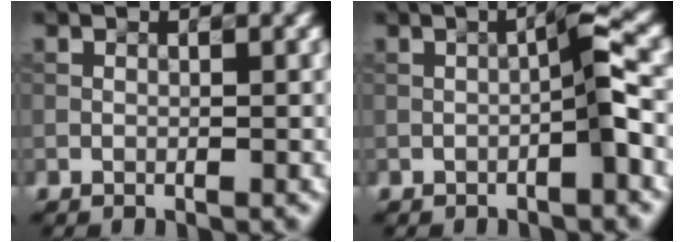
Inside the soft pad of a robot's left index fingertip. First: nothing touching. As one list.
[{"total": 2.7, "force": [-0.8, 0.0, 2.6], "torque": [-0.044, 0.015, -0.017]}]